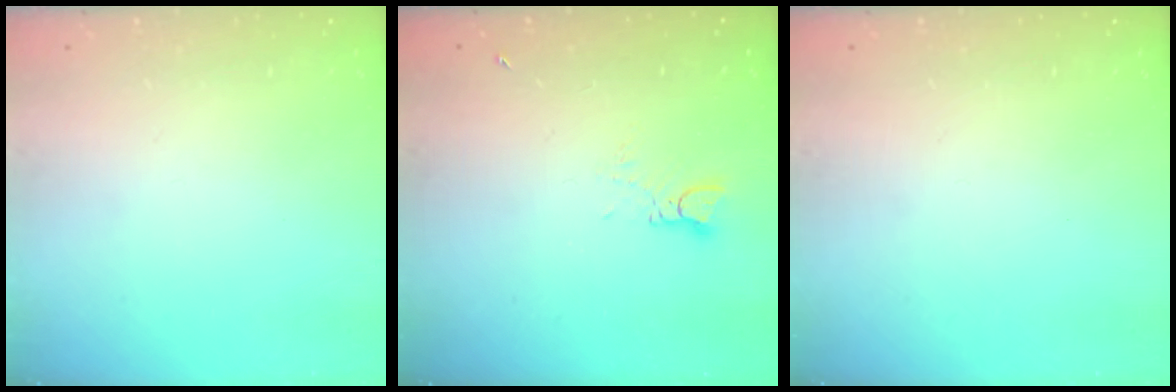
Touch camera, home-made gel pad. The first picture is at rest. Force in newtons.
{"total": 1.9, "press": 1.9, "slide": 0.1}
{"total": 0.0}